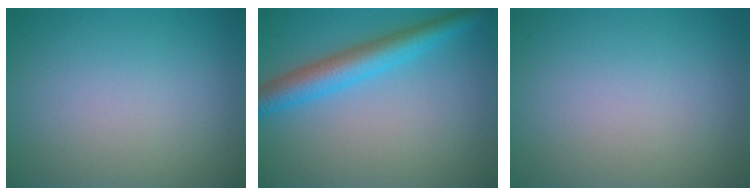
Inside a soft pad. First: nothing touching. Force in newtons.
{"total": 4.8, "press": 4.8, "slide": 0.2}
{"total": 0.0}